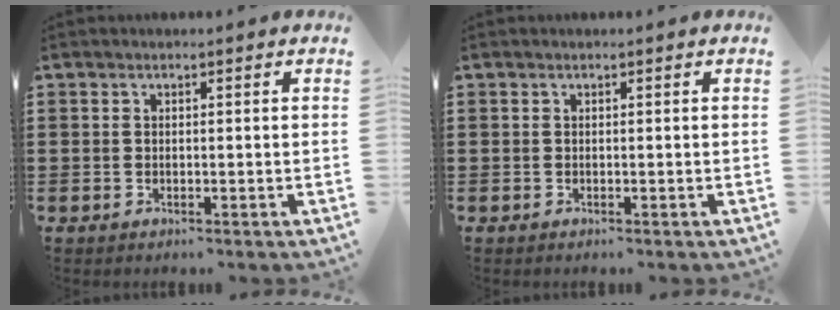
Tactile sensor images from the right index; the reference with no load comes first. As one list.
[{"total": 0.0}]